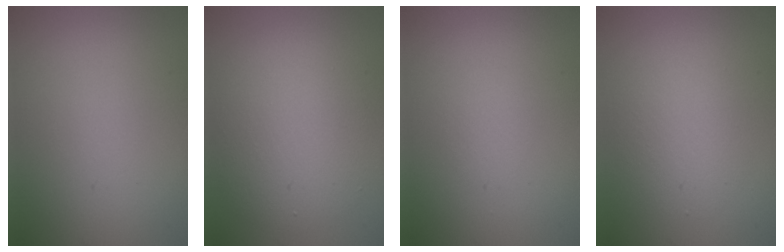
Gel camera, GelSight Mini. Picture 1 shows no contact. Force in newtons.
{"total": 3.7, "press": 3.7, "slide": 0.4}
{"total": 0.6, "press": 0.6, "slide": 0.1}
{"total": 2.9, "press": 2.9, "slide": 0.2}